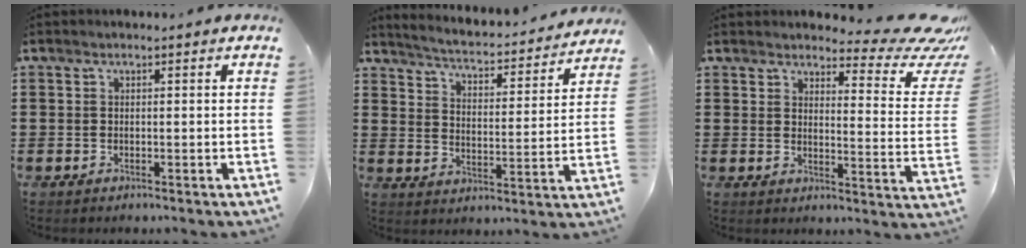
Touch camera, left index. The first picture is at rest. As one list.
[{"total": 3.0, "force": [2.9, -0.4, 0.6], "torque": [-0.033, -0.036, 0.038]}, {"total": 6.2, "force": [5.0, 1.4, 3.3], "torque": [-0.046, -0.044, 0.080]}]